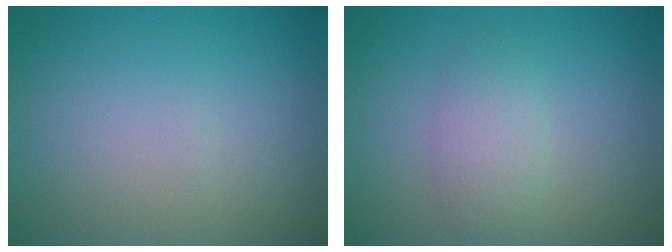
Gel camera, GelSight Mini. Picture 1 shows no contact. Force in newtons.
{"total": 2.4, "press": 2.4, "slide": 0.0}